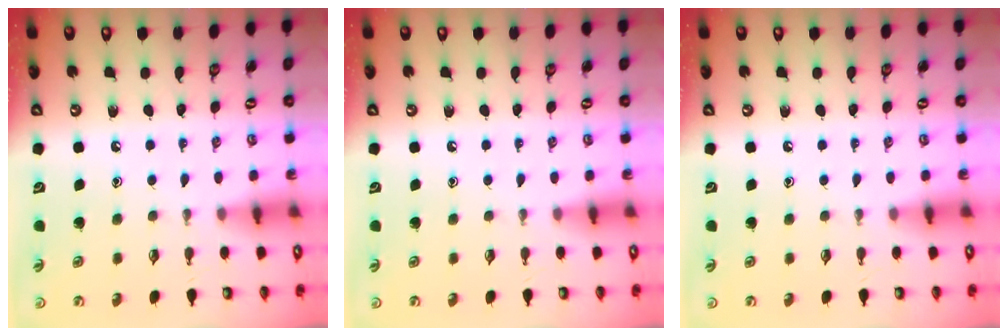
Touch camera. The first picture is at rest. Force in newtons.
{"total": 0.0}
{"total": 0.0}